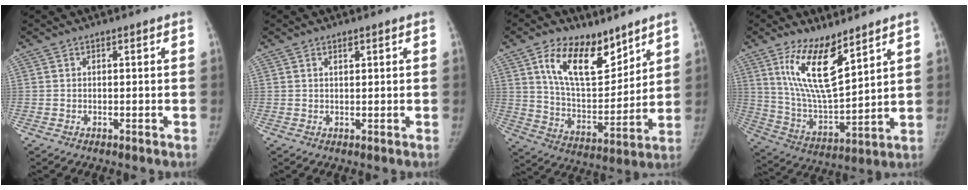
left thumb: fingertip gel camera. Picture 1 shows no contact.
{"total": 1.2, "force": [0.7, 0.5, 0.8], "torque": [-0.010, -0.002, 0.010]}
{"total": 16.5, "force": [9.9, 8.3, 10.2], "torque": [-0.127, -0.062, 0.183]}
{"total": 14.8, "force": [8.8, 4.9, 10.9], "torque": [-0.183, -0.059, 0.182]}